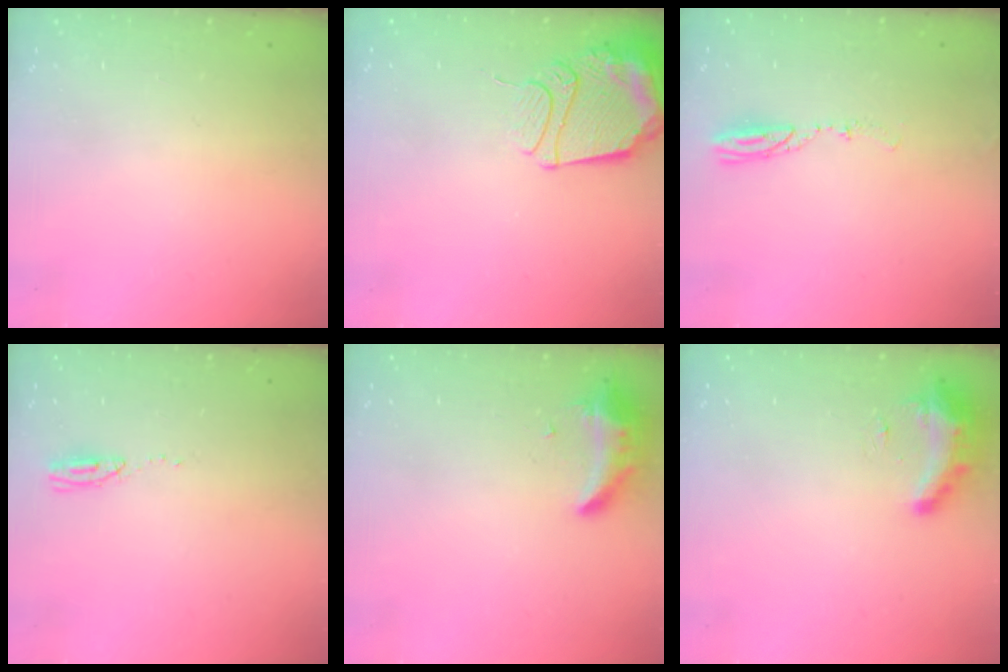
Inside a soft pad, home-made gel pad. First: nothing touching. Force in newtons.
{"total": 13.3, "press": 13.2, "slide": 1.4}
{"total": 4.5, "press": 4.3, "slide": 1.0}
{"total": 3.6, "press": 3.3, "slide": 1.5}
{"total": 8.6, "press": 8.6, "slide": 0.3}
{"total": 8.8, "press": 8.7, "slide": 0.8}